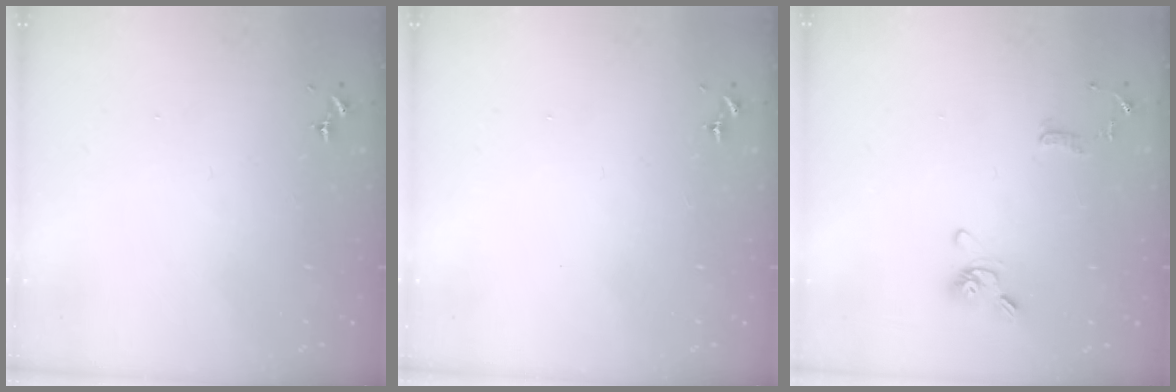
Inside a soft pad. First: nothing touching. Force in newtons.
{"total": 0.0}
{"total": 10.8, "press": 10.6, "slide": 1.9}